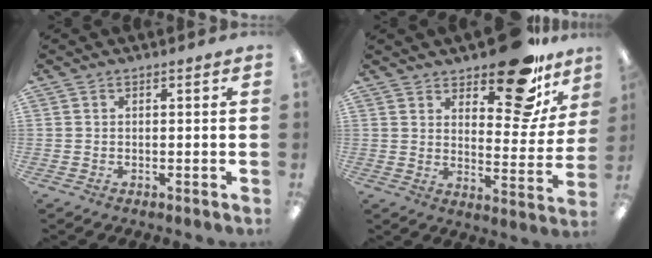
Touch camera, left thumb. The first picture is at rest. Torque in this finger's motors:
{"motor_torque": [1.57, 1.09, 0.85, -0.94, 0.06]}